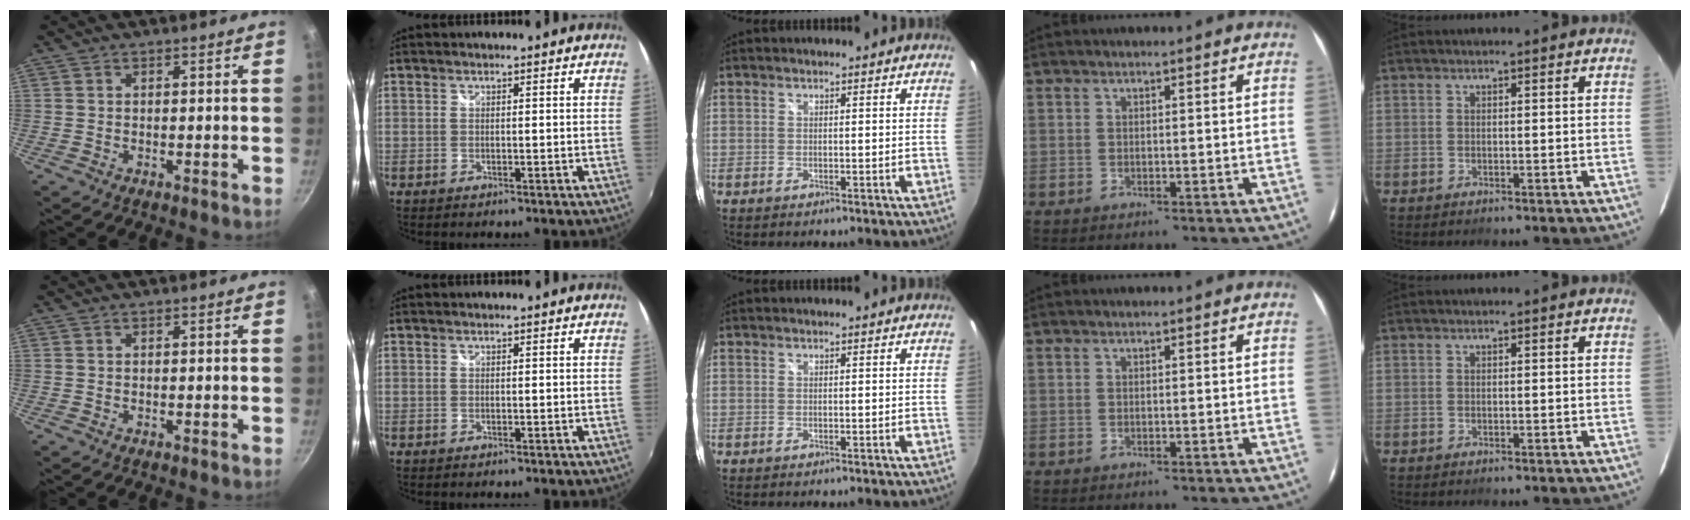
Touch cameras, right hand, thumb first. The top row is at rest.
{}